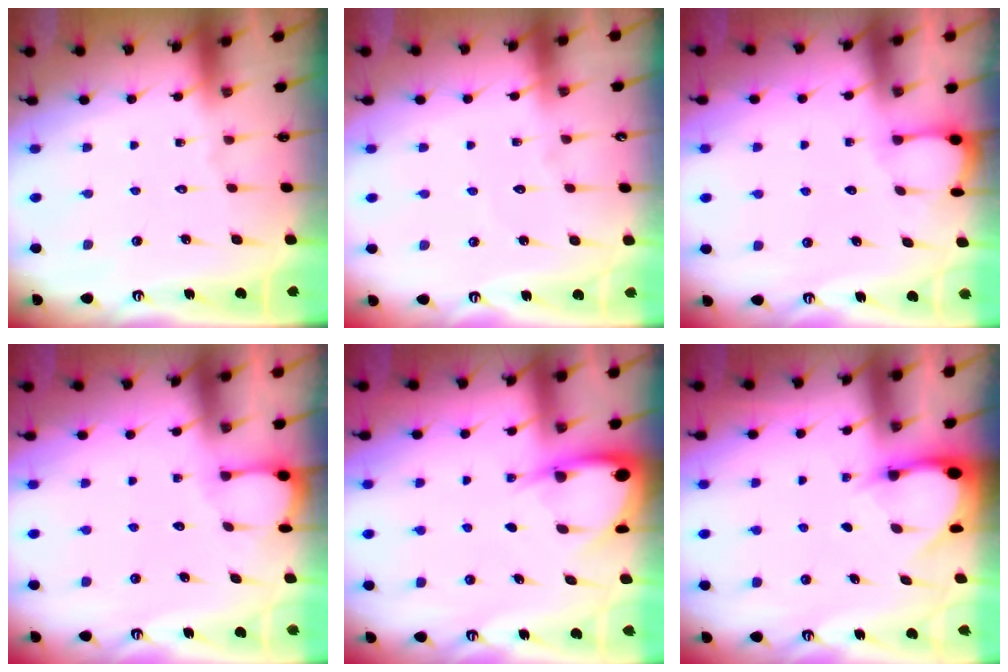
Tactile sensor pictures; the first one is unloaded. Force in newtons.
{"total": 2.9, "press": 2.9, "slide": 0.2}
{"total": 2.1, "press": 2.1, "slide": 0.2}
{"total": 2.1, "press": 2.1, "slide": 0.2}
{"total": 4.5, "press": 4.5, "slide": 0.5}
{"total": 3.1, "press": 3.1, "slide": 0.2}